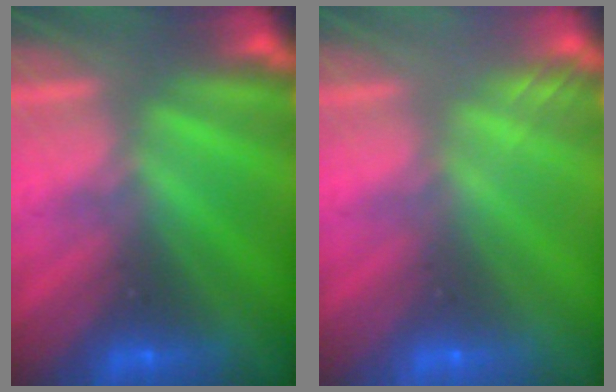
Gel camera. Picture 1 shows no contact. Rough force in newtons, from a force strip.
{"total": 2.0}